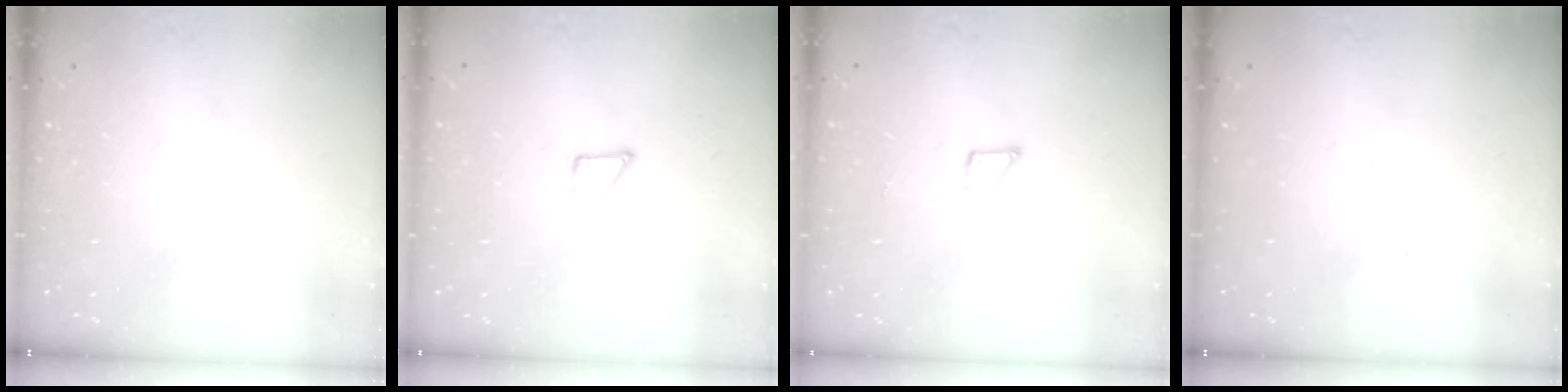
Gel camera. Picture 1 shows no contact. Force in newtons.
{"total": 5.1, "press": 5.0, "slide": 0.4}
{"total": 2.8, "press": 2.8, "slide": 0.2}
{"total": 0.0}